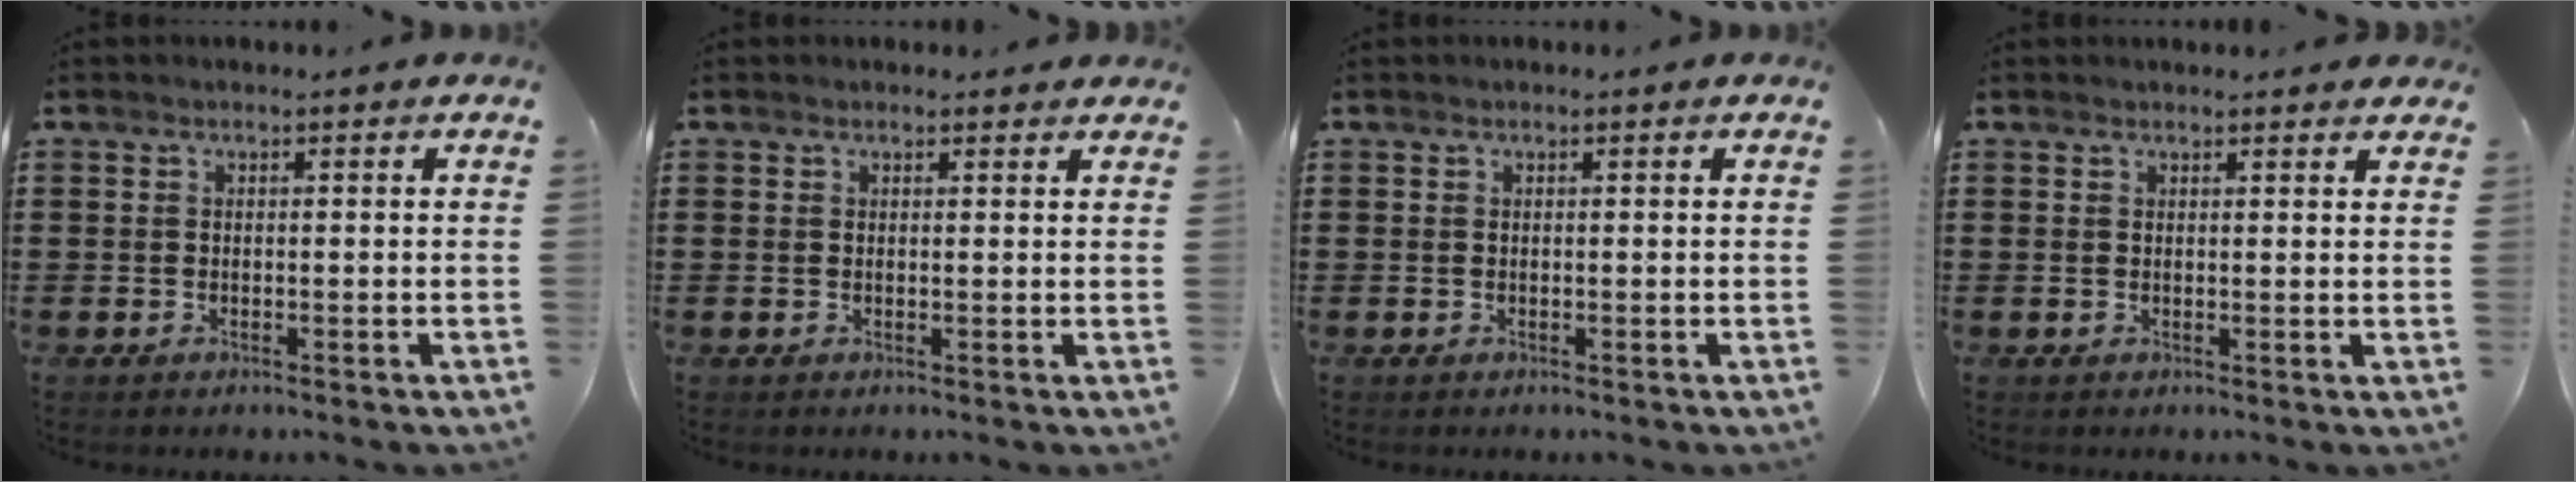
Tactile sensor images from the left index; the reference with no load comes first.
{"total": 0.9, "force": [0.8, 0.3, 0.2], "torque": [-0.006, 0.003, 0.016]}
{"total": 0.0}
{"total": 1.2, "force": [1.2, 0.2, 0.4], "torque": [-0.009, 0.002, 0.023]}